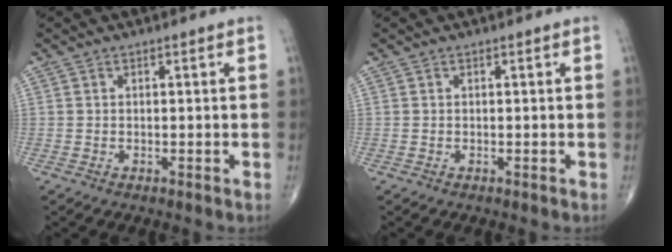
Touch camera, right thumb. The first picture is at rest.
{"total": 0.0}